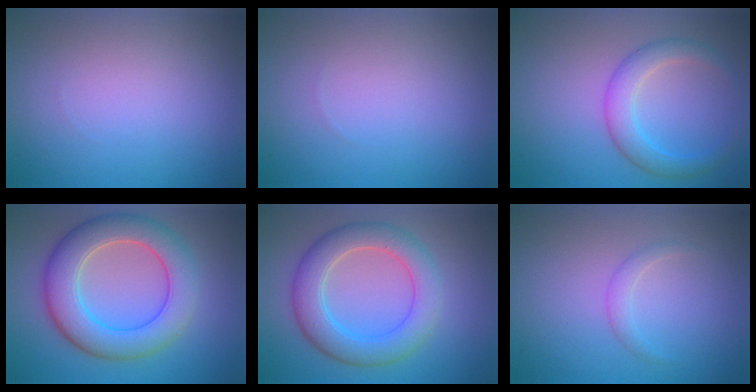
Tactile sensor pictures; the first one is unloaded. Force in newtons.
{"total": 0.0}
{"total": 3.4, "press": 3.4, "slide": 0.1}
{"total": 7.6, "press": 7.6, "slide": 0.1}
{"total": 5.8, "press": 5.8, "slide": 0.1}
{"total": 1.2, "press": 1.2, "slide": 0.1}